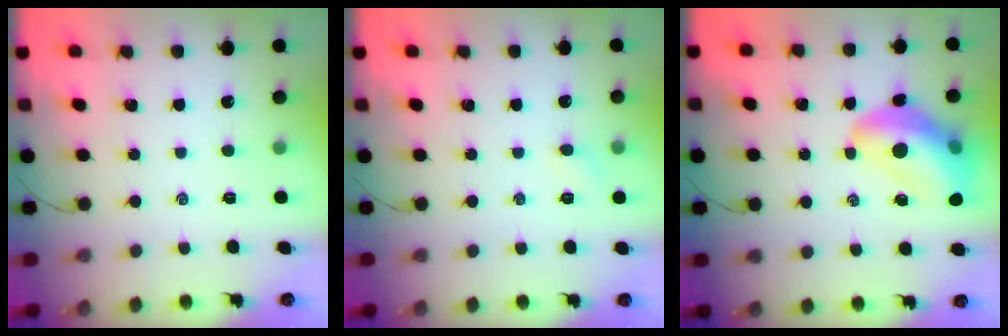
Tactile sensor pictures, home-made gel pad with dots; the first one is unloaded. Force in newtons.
{"total": 3.9, "press": 3.6, "slide": 1.3}
{"total": 15.9, "press": 15.3, "slide": 4.2}